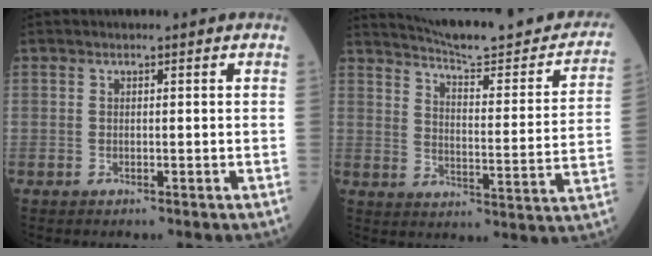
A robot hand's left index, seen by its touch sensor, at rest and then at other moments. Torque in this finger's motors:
{"motor_torque": [-0.13, -0.66, -0.01, 0.01]}